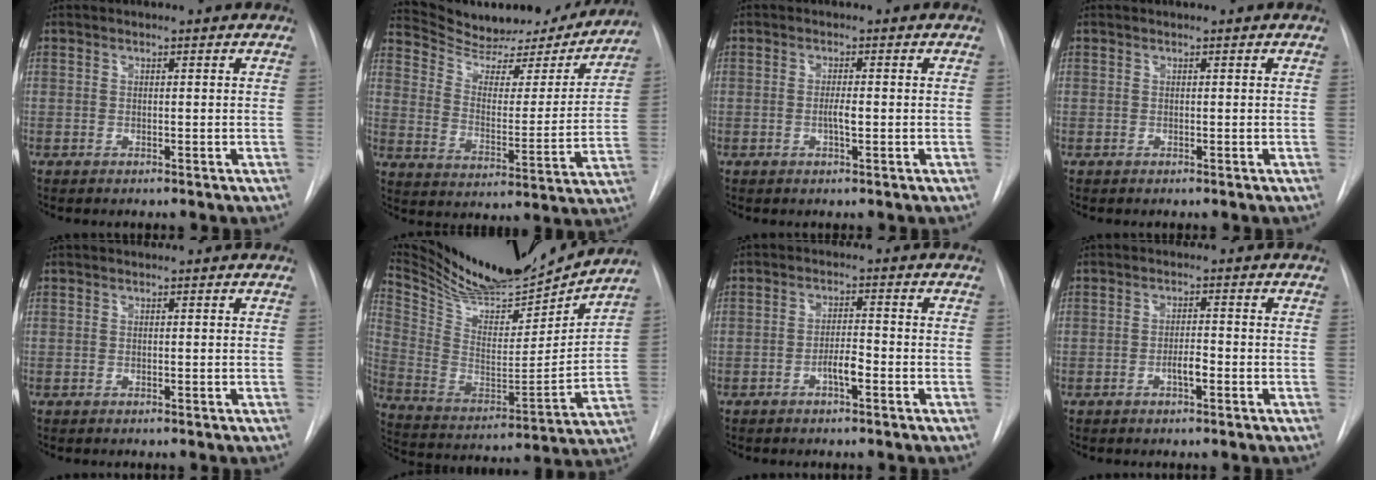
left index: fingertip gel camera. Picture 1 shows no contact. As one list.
[{"total": 20.6, "force": [19.2, 4.9, 5.4], "torque": [-0.078, -0.027, 0.270]}, {"total": 1.8, "force": [-0.6, 0.2, 1.7], "torque": [-0.032, -0.003, -0.011]}, {"total": 0.0}, {"total": 0.0}, {"total": 23.7, "force": [21.8, 3.7, 8.5], "torque": [-0.162, -0.040, 0.348]}, {"total": 3.0, "force": [-1.8, 0.5, 2.4], "torque": [-0.039, 0.000, -0.031]}, {"total": 2.3, "force": [-1.3, 0.4, 1.8], "torque": [-0.030, -0.001, -0.022]}]